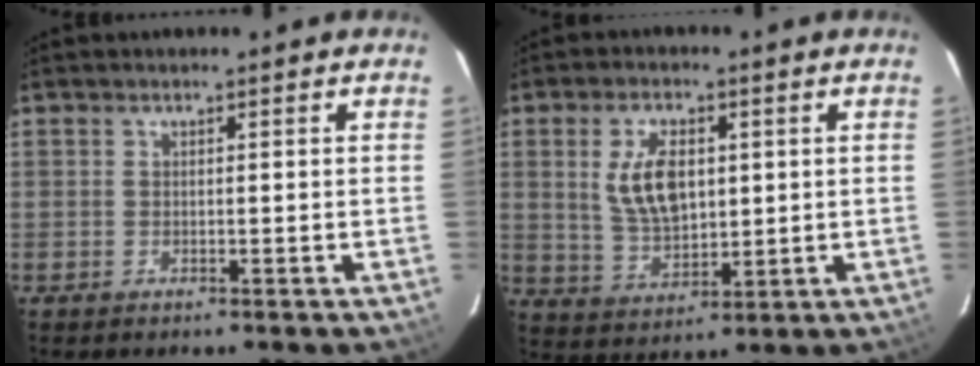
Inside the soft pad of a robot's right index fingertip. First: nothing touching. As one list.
[{"total": 9.7, "force": [2.0, 5.4, 7.8], "torque": [-0.155, 0.003, 0.048]}]